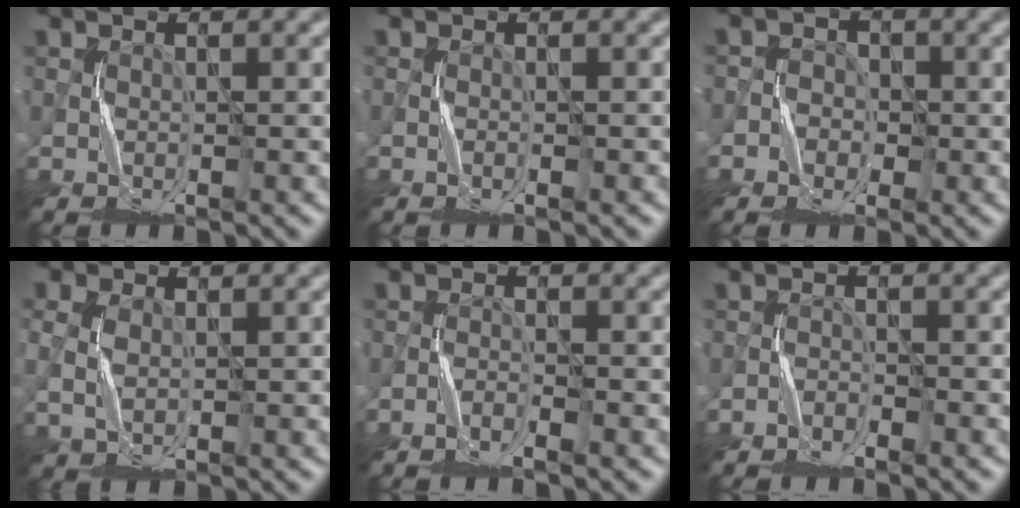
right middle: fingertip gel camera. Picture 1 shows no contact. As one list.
[{"total": 0.5, "force": [-0.5, -0.1, 0.2], "torque": [-0.003, 0.001, -0.008]}, {"total": 2.2, "force": [-0.9, 2.0, 0.3], "torque": [0.011, 0.006, -0.033]}, {"total": 1.8, "force": [0.2, 1.2, 1.3], "torque": [-0.043, 0.000, 0.008]}, {"total": 1.3, "force": [-1.2, -0.1, 0.4], "torque": [-0.010, 0.004, -0.025]}, {"total": 1.3, "force": [-1.3, 0.1, 0.1], "torque": [-0.003, 0.005, -0.024]}]